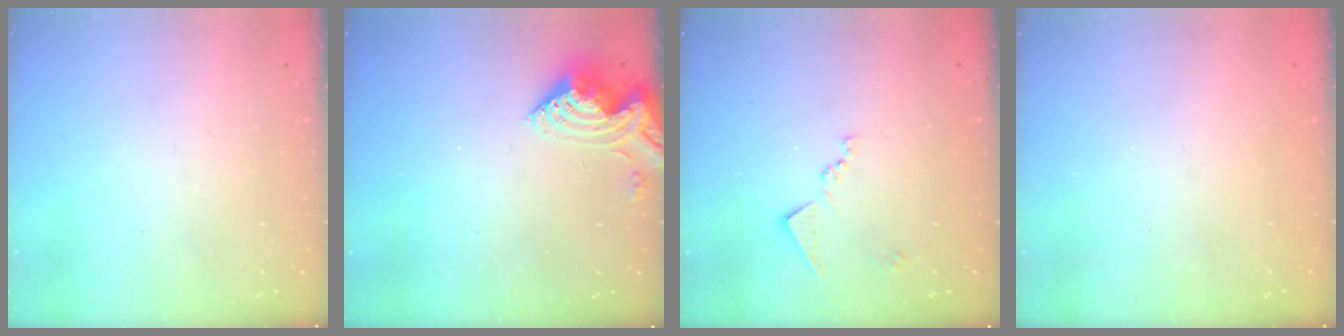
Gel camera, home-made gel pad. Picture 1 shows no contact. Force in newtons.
{"total": 9.3, "press": 9.3, "slide": 0.4}
{"total": 10.2, "press": 10.2, "slide": 0.5}
{"total": 1.0, "press": 1.0, "slide": 0.1}